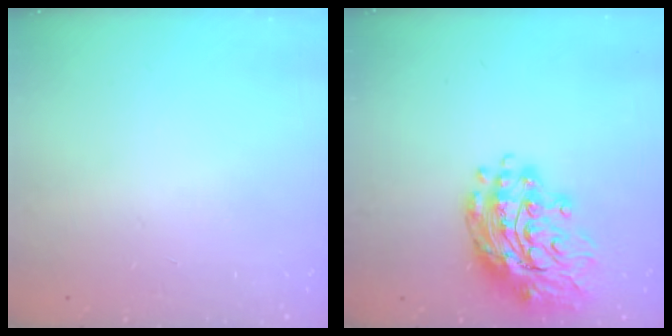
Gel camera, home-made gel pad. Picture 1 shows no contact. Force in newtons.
{"total": 16.6, "press": 16.5, "slide": 1.7}